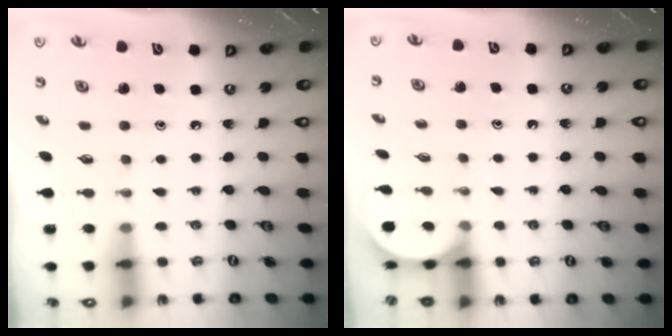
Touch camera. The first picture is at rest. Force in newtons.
{"total": 2.0, "press": 2.0, "slide": 0.2}